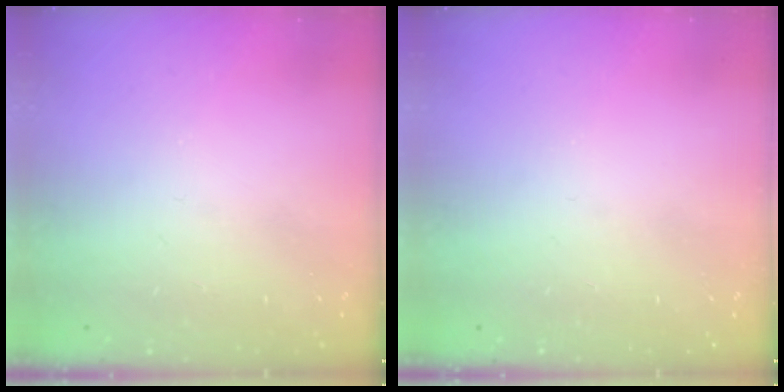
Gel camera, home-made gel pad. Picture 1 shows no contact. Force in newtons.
{"total": 0.0}